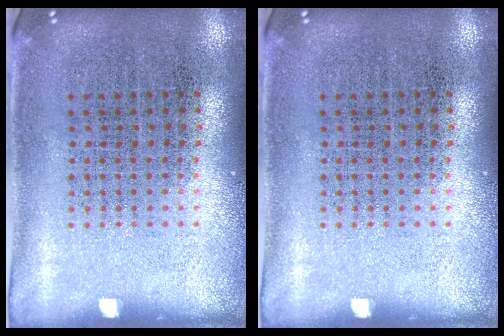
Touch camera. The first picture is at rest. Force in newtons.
{"total": 0.0}